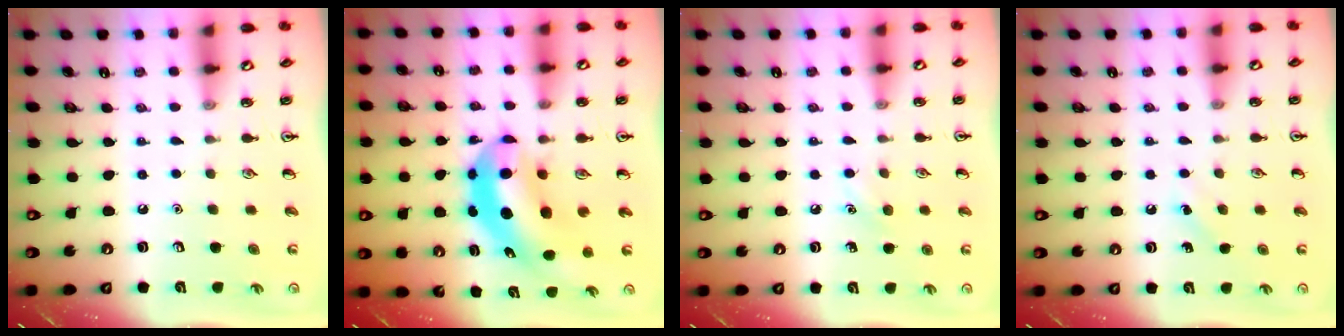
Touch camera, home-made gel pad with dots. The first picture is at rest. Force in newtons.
{"total": 8.3, "press": 8.0, "slide": 2.3}
{"total": 6.5, "press": 6.2, "slide": 1.9}
{"total": 4.0, "press": 3.7, "slide": 1.4}